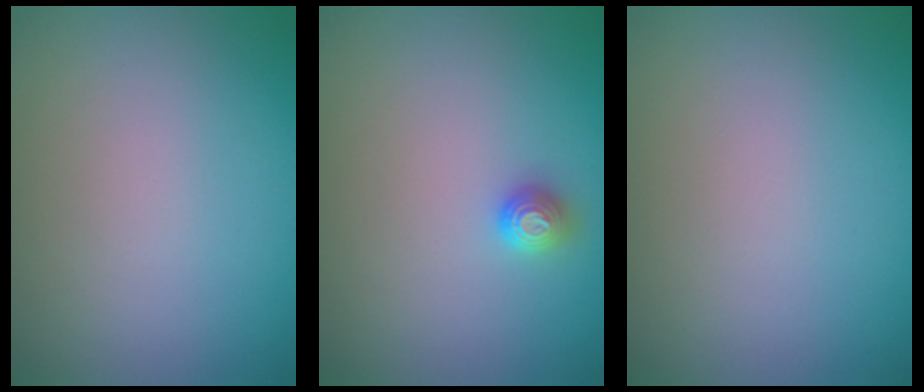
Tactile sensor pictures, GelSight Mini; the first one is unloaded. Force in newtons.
{"total": 1.1, "press": 1.1, "slide": 0.2}
{"total": 0.0}